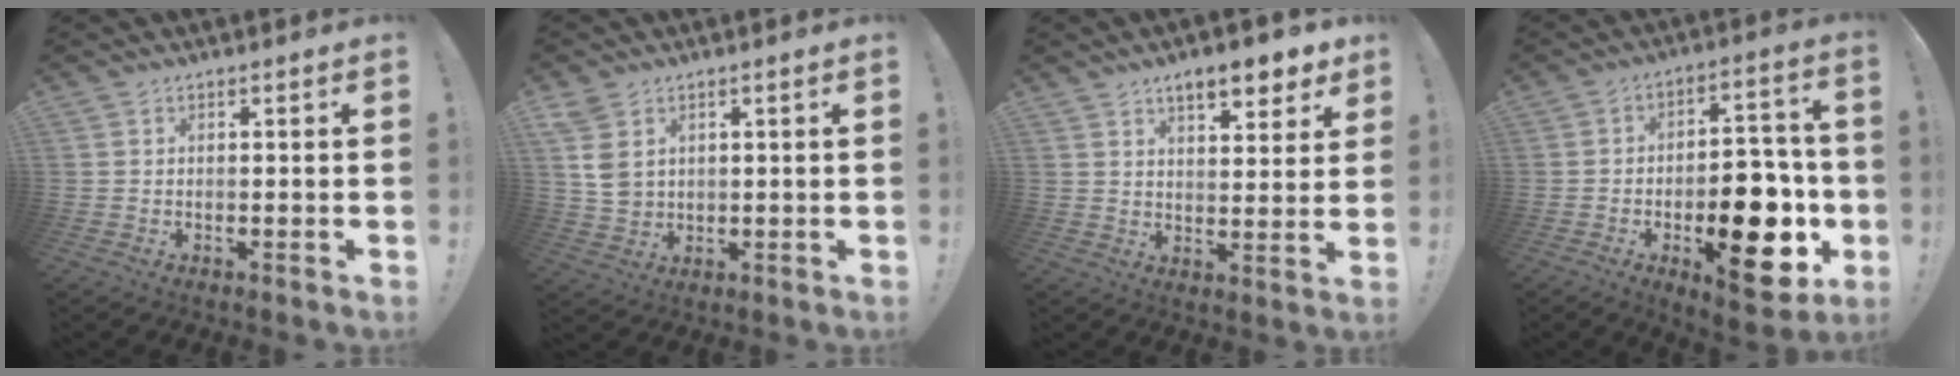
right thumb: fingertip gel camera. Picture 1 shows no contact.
{"total": 7.5, "force": [3.3, 5.6, 3.8], "torque": [-0.080, -0.011, 0.061]}
{"total": 8.7, "force": [6.1, 2.8, 5.5], "torque": [-0.080, -0.032, 0.107]}
{"total": 19.8, "force": [-6.0, 9.9, 16.0], "torque": [-0.191, 0.036, -0.079]}